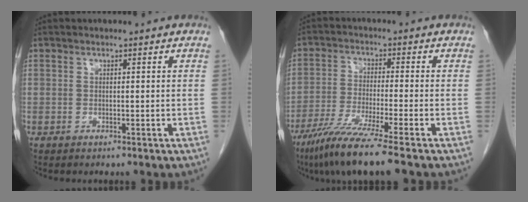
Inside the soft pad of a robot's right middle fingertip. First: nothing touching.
{"total": 10.0, "force": [-7.2, -1.1, 6.8], "torque": [-0.124, -0.035, -0.128]}